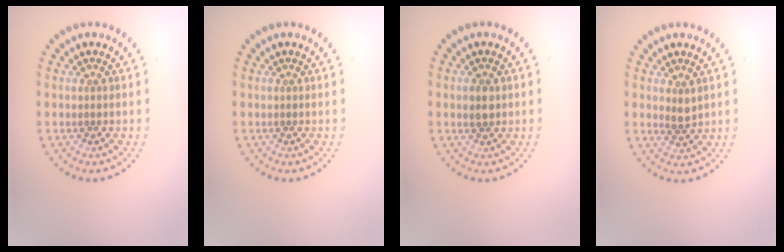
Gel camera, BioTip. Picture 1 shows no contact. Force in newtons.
{"total": 0.0}
{"total": 1.5, "press": 1.5, "slide": 0.3}
{"total": 1.5, "press": 1.2, "slide": 0.8}